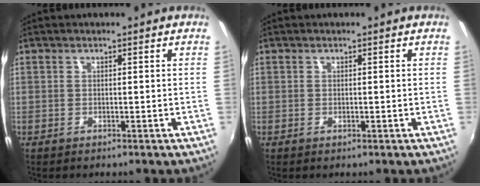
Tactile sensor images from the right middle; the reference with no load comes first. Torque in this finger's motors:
{"motor_torque": [-0.02, 0.08, 0.07, 0.03]}